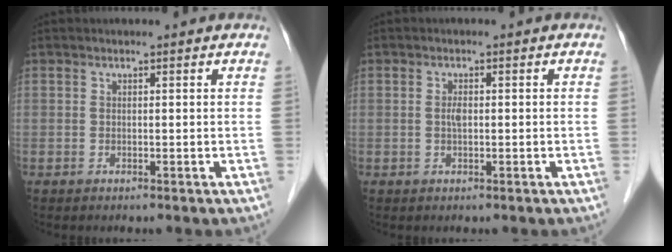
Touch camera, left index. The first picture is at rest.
{"total": 1.3, "force": [-0.2, 0.6, 1.1], "torque": [-0.023, -0.001, -0.005]}